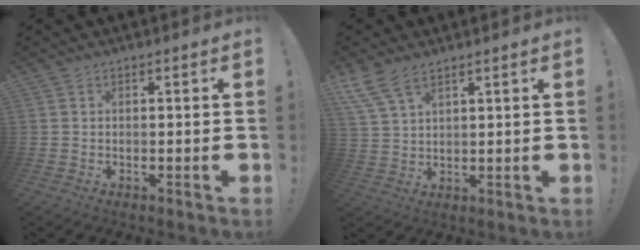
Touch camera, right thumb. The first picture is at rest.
{"total": 7.8, "force": [5.7, 3.0, 4.4], "torque": [-0.089, -0.022, 0.113]}